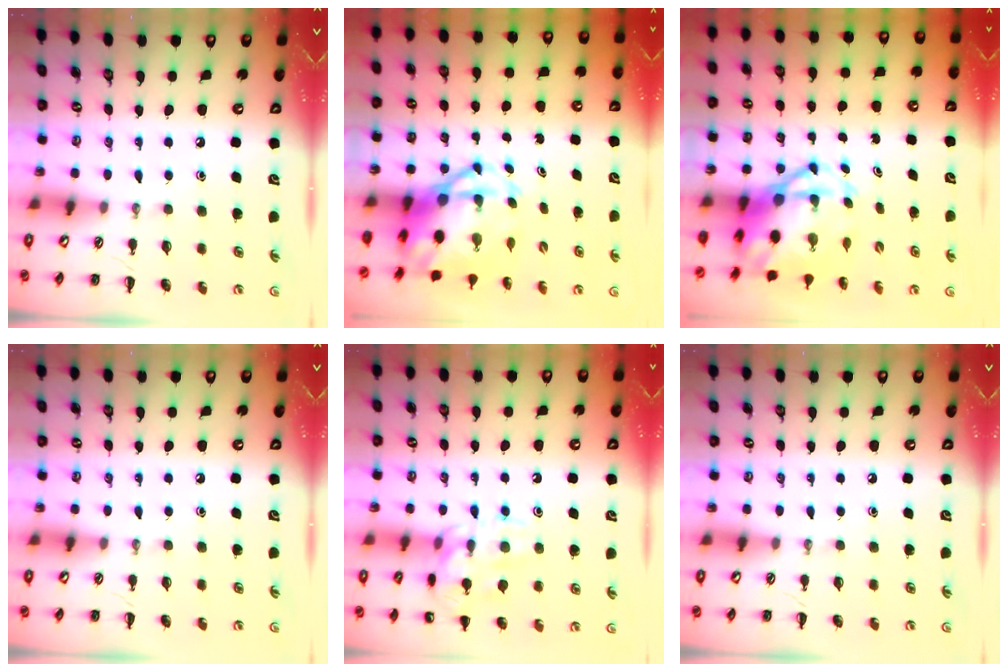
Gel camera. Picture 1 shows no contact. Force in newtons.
{"total": 9.0, "press": 8.8, "slide": 2.1}
{"total": 9.0, "press": 8.8, "slide": 2.1}
{"total": 0.0}
{"total": 13.5, "press": 13.5, "slide": 0.6}
{"total": 0.0}